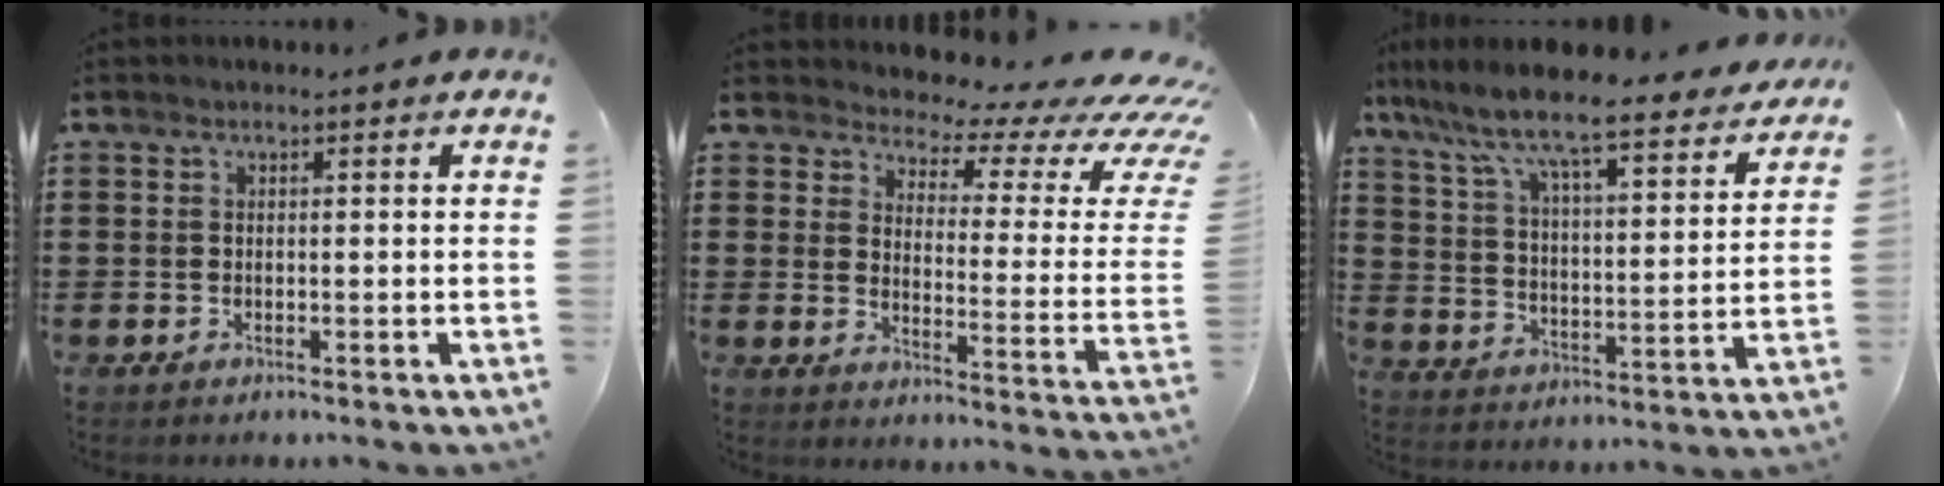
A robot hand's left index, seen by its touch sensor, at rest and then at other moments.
{"total": 4.8, "force": [3.9, 1.5, 2.3], "torque": [-0.043, -0.045, 0.059]}
{"total": 8.0, "force": [7.2, 0.2, 3.5], "torque": [-0.101, -0.058, 0.115]}